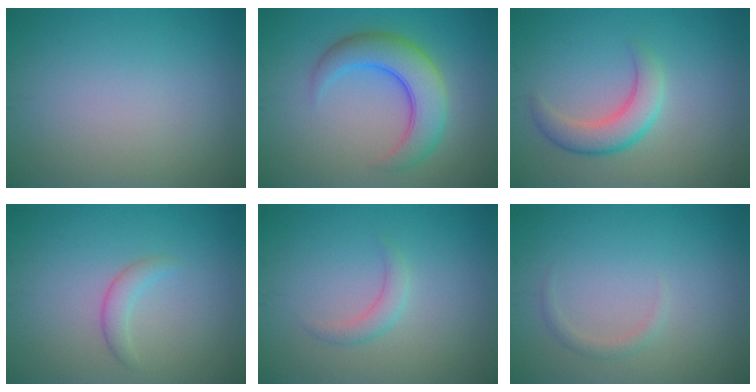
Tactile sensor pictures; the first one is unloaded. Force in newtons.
{"total": 6.0, "press": 6.0, "slide": 0.1}
{"total": 3.7, "press": 3.7, "slide": 0.2}
{"total": 1.6, "press": 1.6, "slide": 0.2}
{"total": 1.5, "press": 1.5, "slide": 0.0}
{"total": 1.0, "press": 1.0, "slide": 0.1}